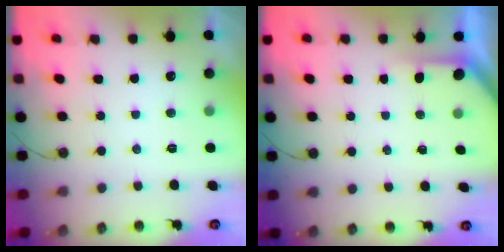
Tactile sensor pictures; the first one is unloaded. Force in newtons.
{"total": 1.9, "press": 1.9, "slide": 0.2}